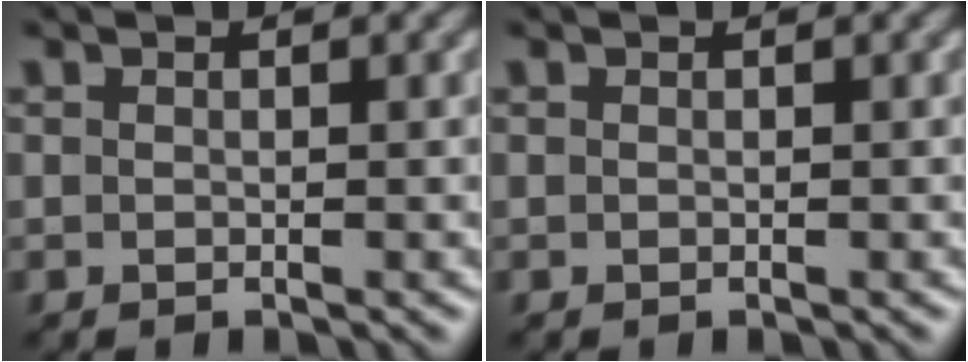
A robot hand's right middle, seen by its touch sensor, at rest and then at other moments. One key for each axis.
{"total": 0.0}